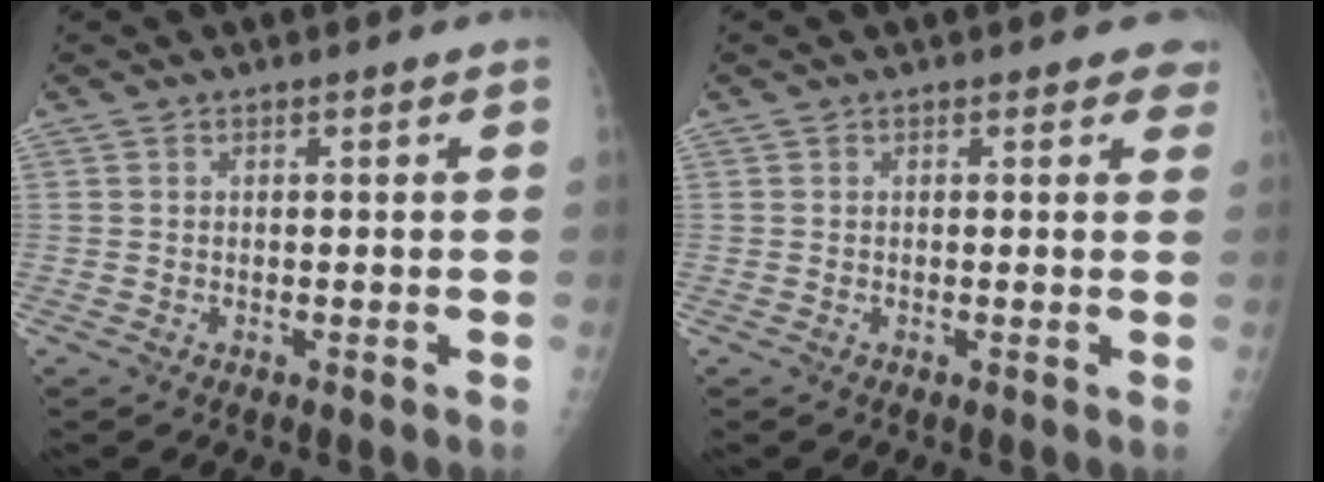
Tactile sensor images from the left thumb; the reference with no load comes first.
{"total": 2.2, "force": [1.7, 1.2, 0.6], "torque": [0.021, -0.006, 0.004]}